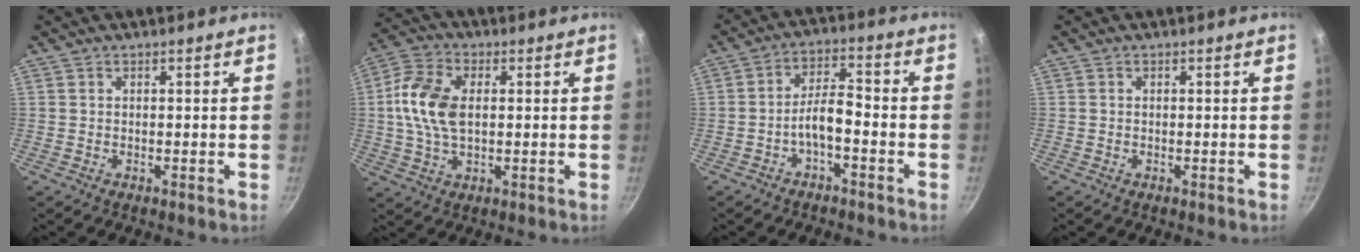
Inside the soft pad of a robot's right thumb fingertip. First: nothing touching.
{"total": 11.6, "force": [1.1, 7.0, 9.1], "torque": [-0.172, 0.015, 0.011]}
{"total": 5.5, "force": [-2.7, 1.9, 4.4], "torque": [-0.079, 0.040, -0.049]}
{"total": 0.0}